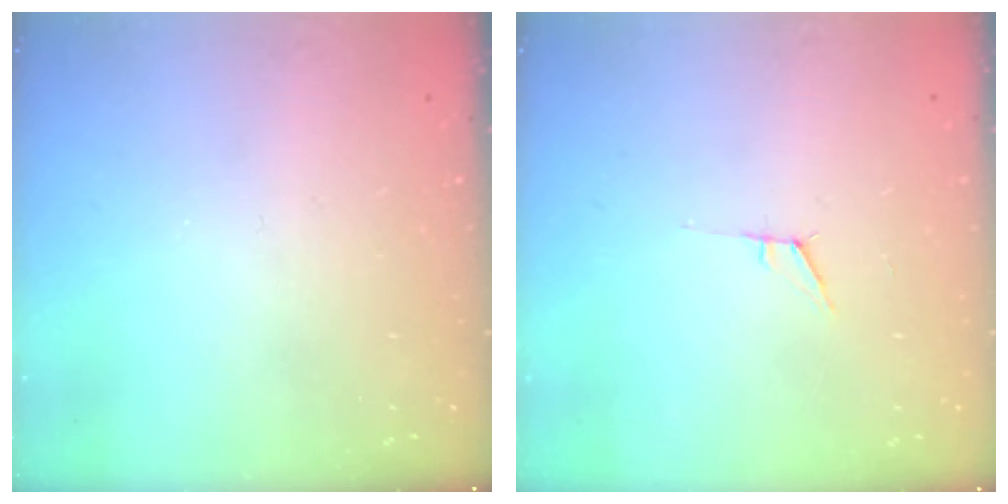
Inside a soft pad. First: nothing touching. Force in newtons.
{"total": 5.2, "press": 4.5, "slide": 2.5}